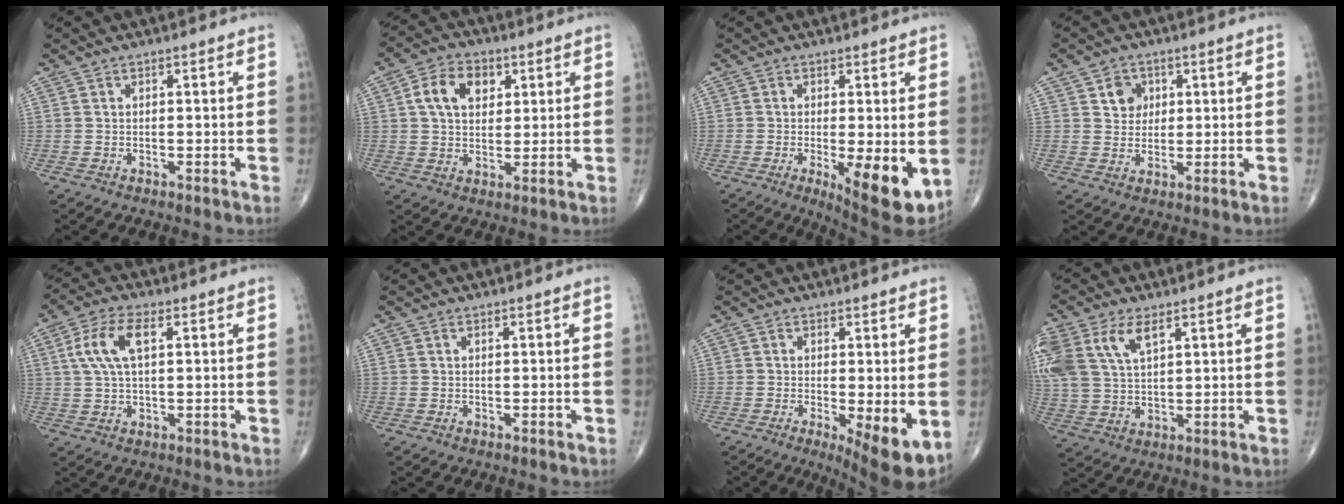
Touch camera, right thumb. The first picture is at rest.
{"total": 9.1, "force": [2.8, 6.3, 5.9], "torque": [-0.083, 0.001, 0.044]}
{"total": 10.5, "force": [-2.1, 3.1, 9.8], "torque": [-0.139, -0.025, -0.024]}
{"total": 4.6, "force": [1.7, 4.0, 1.6], "torque": [-0.003, -0.005, 0.027]}
{"total": 8.2, "force": [2.2, 3.7, 7.0], "torque": [-0.151, 0.013, 0.043]}
{"total": 0.0}
{"total": 7.3, "force": [-1.4, 2.0, 6.9], "torque": [-0.102, -0.022, -0.019]}
{"total": 14.0, "force": [6.2, 7.8, 9.9], "torque": [-0.237, 0.002, 0.124]}